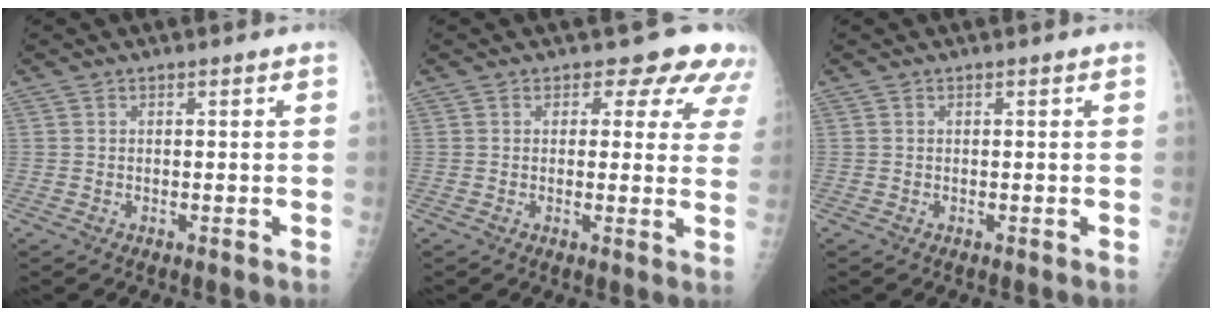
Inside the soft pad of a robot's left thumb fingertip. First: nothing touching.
{"total": 9.0, "force": [6.5, 5.1, 3.6], "torque": [0.012, -0.023, 0.050]}
{"total": 0.0}